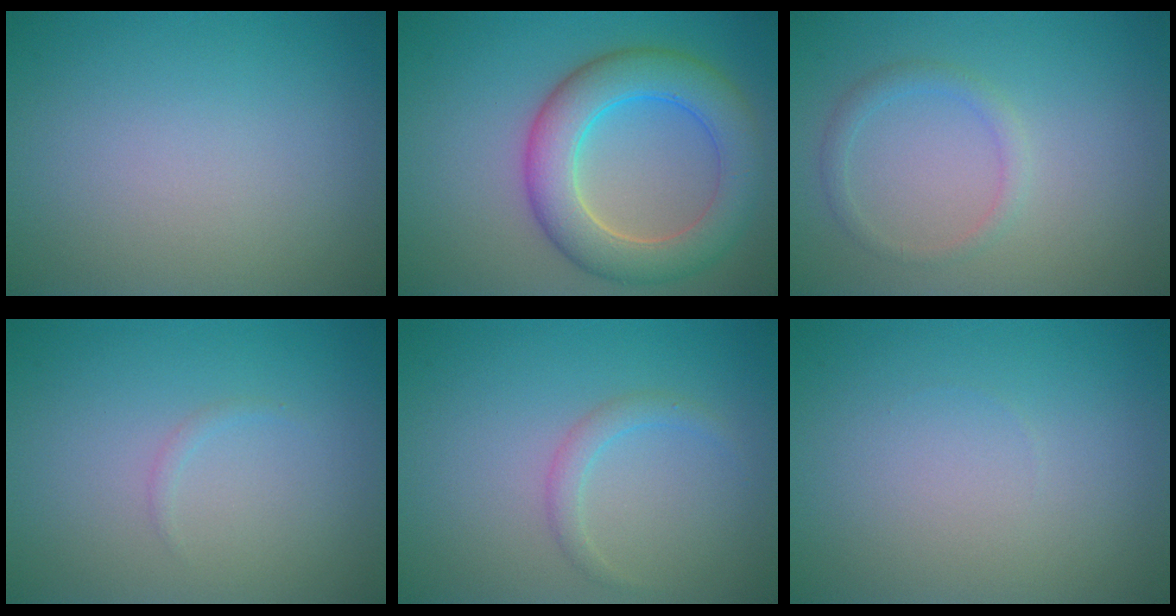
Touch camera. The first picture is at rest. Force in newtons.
{"total": 7.2, "press": 7.2, "slide": 0.4}
{"total": 1.5, "press": 1.5, "slide": 0.1}
{"total": 0.5, "press": 0.5, "slide": 0.1}
{"total": 1.4, "press": 1.4, "slide": 0.1}
{"total": 0.0}